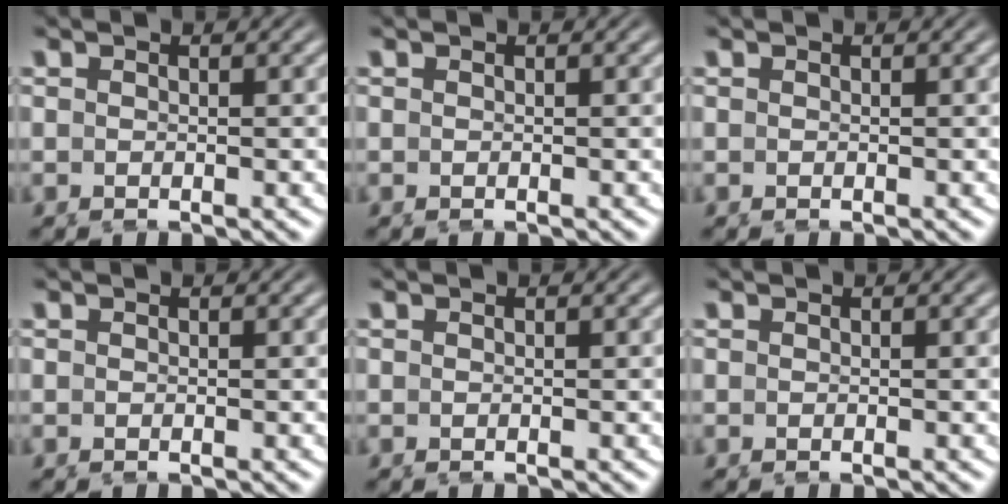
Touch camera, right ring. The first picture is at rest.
{"total": 0.0}
{"total": 0.0}
{"total": 0.0}
{"total": 0.0}
{"total": 0.0}